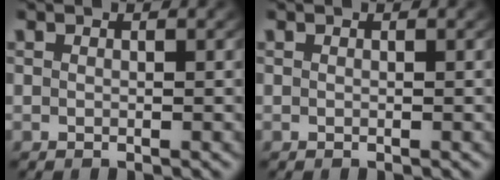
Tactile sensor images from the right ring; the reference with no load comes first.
{"total": 0.0}